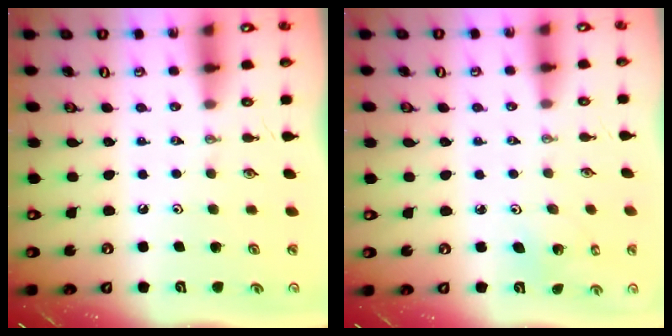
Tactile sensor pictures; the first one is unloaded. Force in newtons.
{"total": 2.6, "press": 2.6, "slide": 0.2}